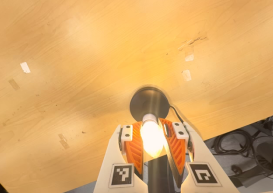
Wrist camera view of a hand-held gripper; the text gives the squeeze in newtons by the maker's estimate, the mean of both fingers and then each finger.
{"total": 21.8, "left": 20.7, "right": 22.8}